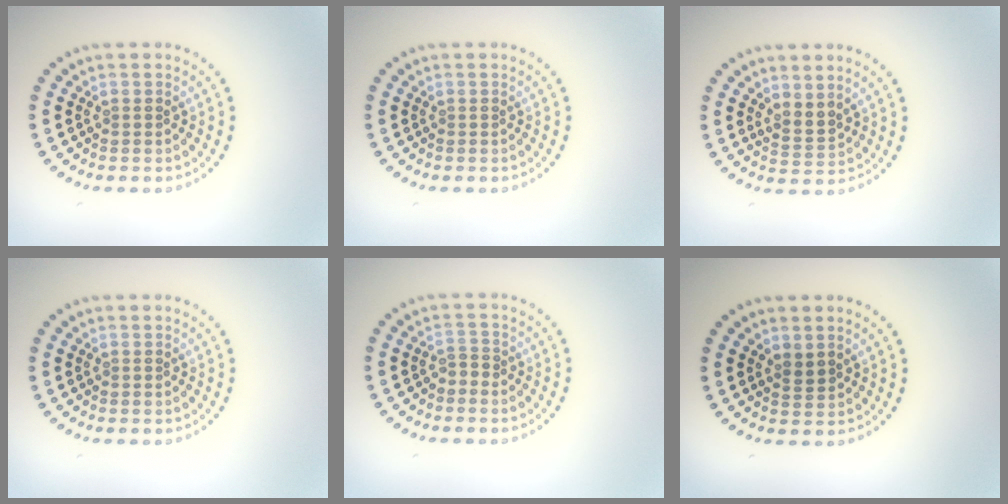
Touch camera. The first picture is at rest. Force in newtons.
{"total": 0.0}
{"total": 2.0, "press": 1.4, "slide": 1.4}
{"total": 0.0}
{"total": 0.9, "press": 0.7, "slide": 0.6}
{"total": 1.2, "press": 1.0, "slide": 0.7}